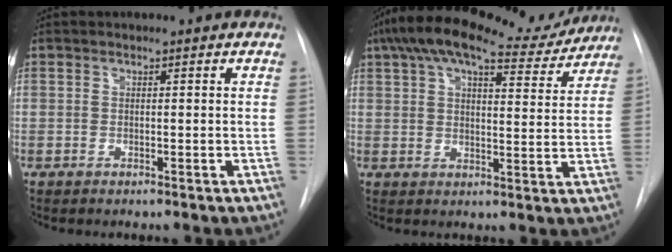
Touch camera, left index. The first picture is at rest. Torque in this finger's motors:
{"motor_torque": [1.08, -1.03, 0.07, 0.13]}